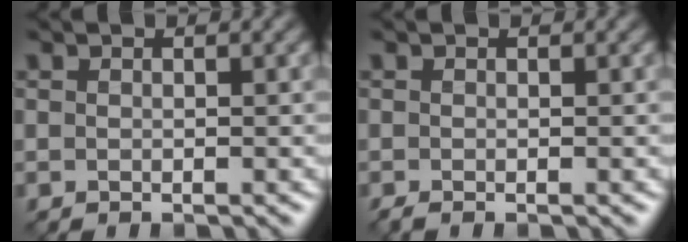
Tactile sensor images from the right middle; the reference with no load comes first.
{"total": 0.7, "force": [-0.5, 0.0, 0.4], "torque": [-0.007, -0.005, -0.012]}